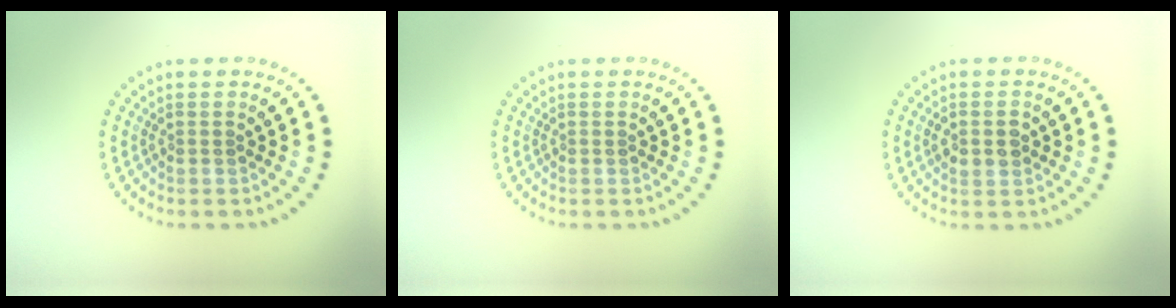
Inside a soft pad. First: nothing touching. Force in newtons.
{"total": 0.0}
{"total": 2.6, "press": 2.6, "slide": 0.2}